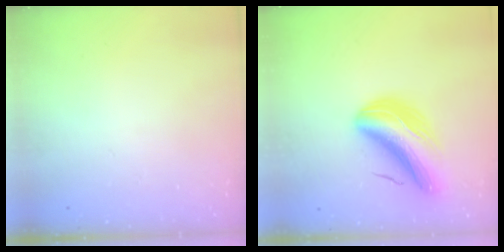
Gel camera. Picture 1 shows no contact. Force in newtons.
{"total": 11.7, "press": 11.2, "slide": 3.1}